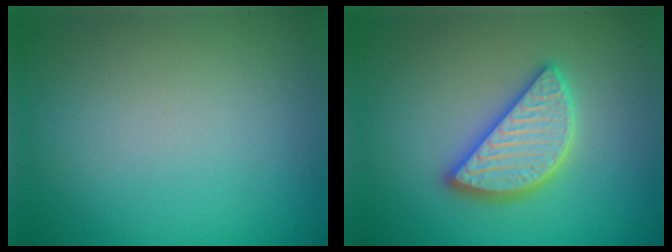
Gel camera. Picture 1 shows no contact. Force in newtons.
{"total": 4.1, "press": 4.1, "slide": 0.3}